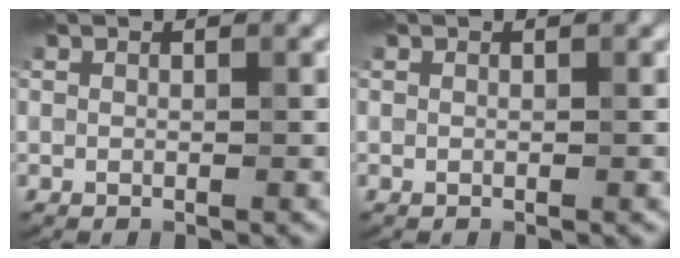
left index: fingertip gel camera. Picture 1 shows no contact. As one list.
[{"total": 0.0}]